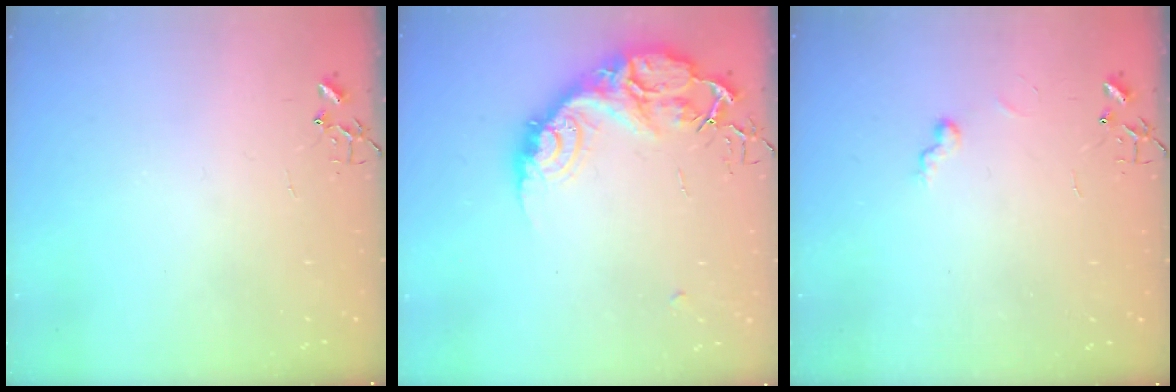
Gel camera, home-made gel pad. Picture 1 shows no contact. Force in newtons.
{"total": 16.4, "press": 16.3, "slide": 1.2}
{"total": 6.2, "press": 6.2, "slide": 0.5}